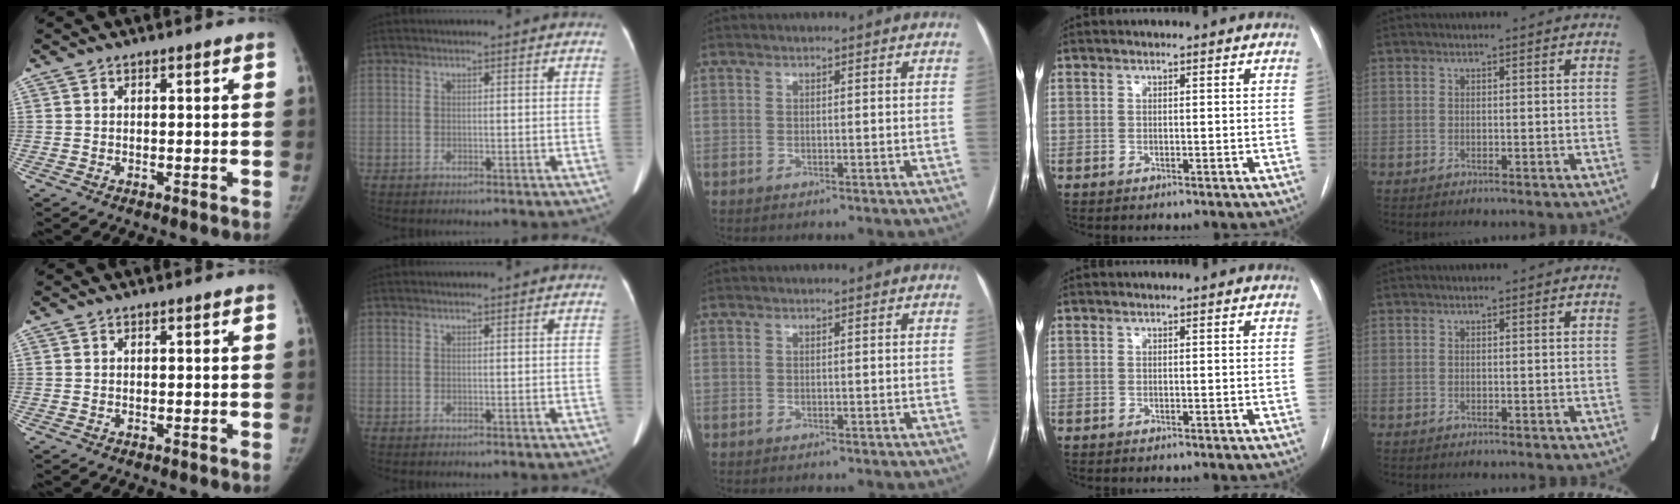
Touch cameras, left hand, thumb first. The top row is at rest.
{}